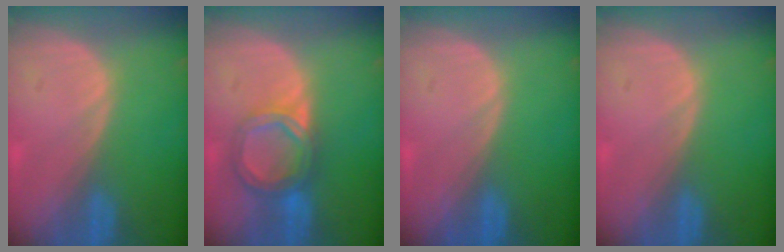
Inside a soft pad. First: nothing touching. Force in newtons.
{"total": 6.4, "press": 5.7, "slide": 3.0}
{"total": 0.0}
{"total": 0.0}